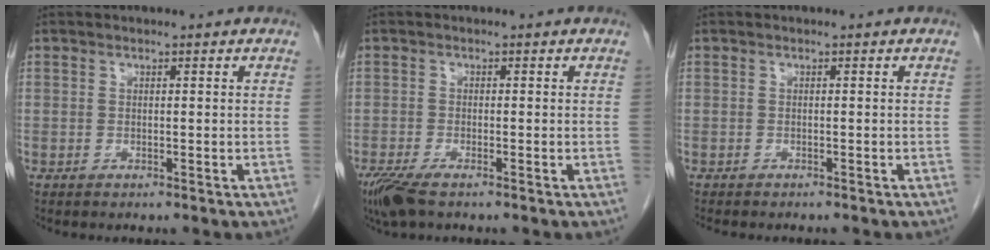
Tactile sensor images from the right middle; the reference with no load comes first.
{"total": 4.8, "force": [-3.4, 1.1, 3.2], "torque": [-0.066, -0.014, -0.061]}
{"total": 3.9, "force": [-3.4, 1.0, 1.7], "torque": [-0.019, -0.006, -0.040]}